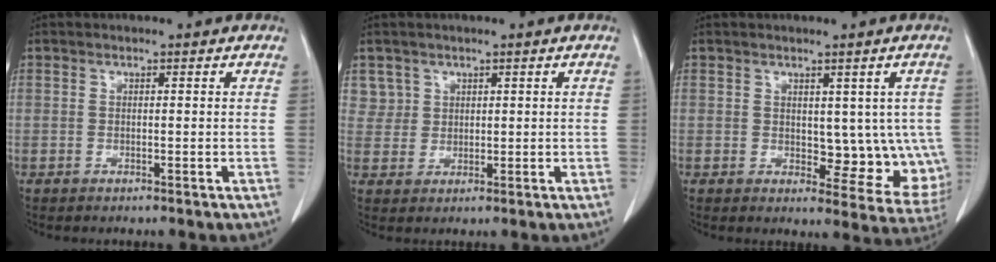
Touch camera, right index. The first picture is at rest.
{"total": 3.1, "force": [1.7, 2.6, -0.4], "torque": [0.024, 0.003, 0.027]}
{"total": 8.4, "force": [0.6, 4.8, 6.8], "torque": [-0.057, -0.004, 0.018]}